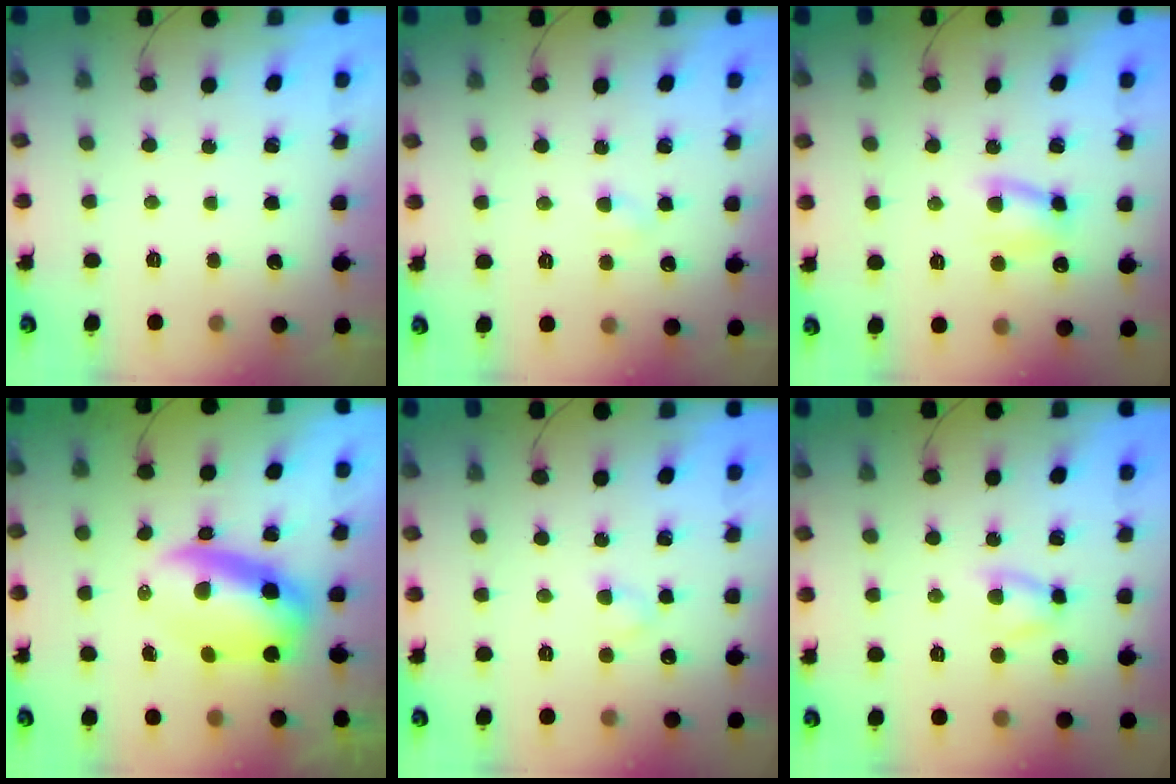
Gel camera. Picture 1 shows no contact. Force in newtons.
{"total": 3.0, "press": 2.8, "slide": 1.0}
{"total": 6.9, "press": 6.9, "slide": 0.0}
{"total": 8.7, "press": 8.4, "slide": 2.3}
{"total": 2.7, "press": 2.5, "slide": 1.2}
{"total": 4.7, "press": 4.6, "slide": 0.7}